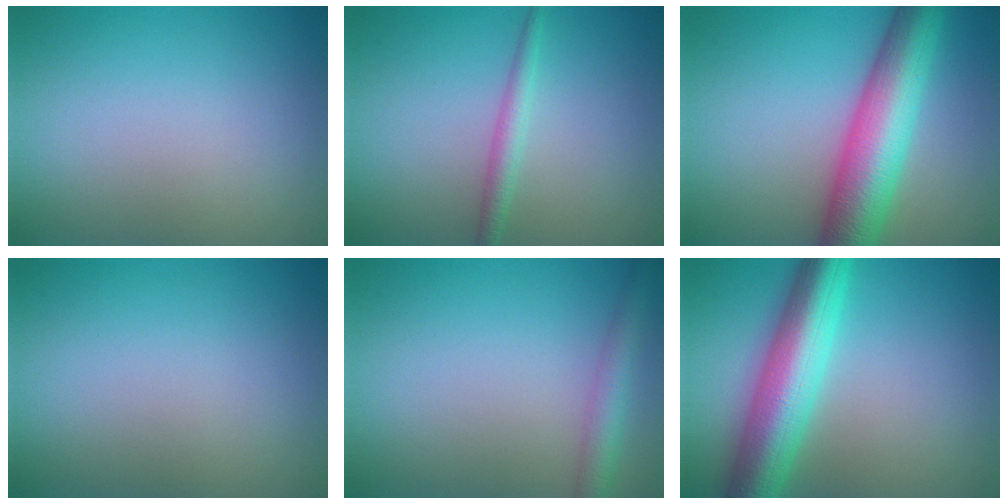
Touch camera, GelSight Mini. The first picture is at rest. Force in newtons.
{"total": 1.7, "press": 1.7, "slide": 0.0}
{"total": 9.3, "press": 9.3, "slide": 0.3}
{"total": 0.0}
{"total": 2.9, "press": 2.9, "slide": 0.1}
{"total": 8.6, "press": 8.6, "slide": 0.2}